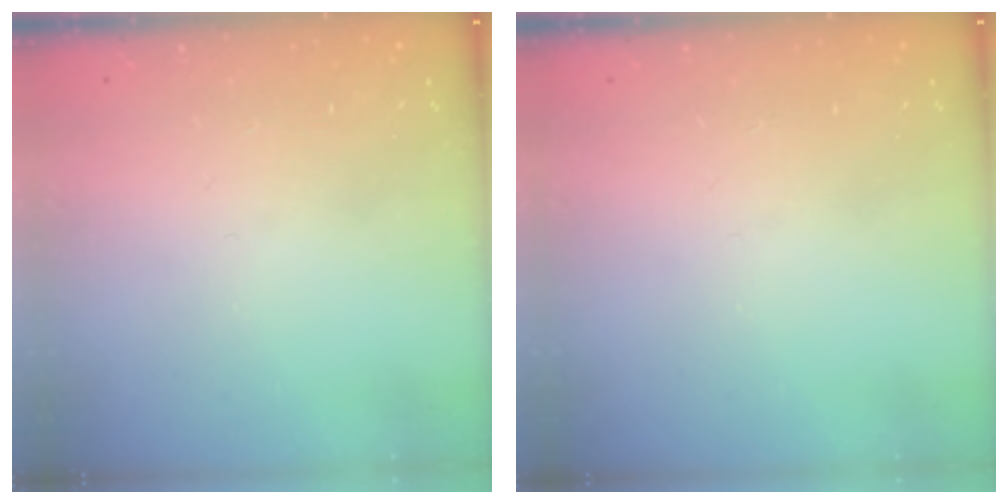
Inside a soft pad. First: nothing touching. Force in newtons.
{"total": 0.0}